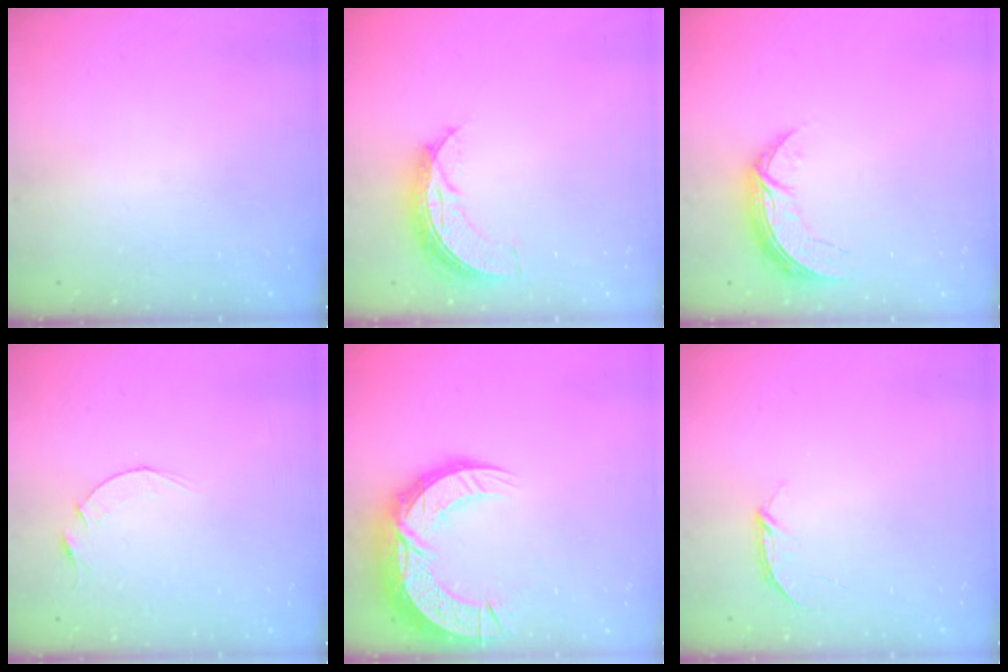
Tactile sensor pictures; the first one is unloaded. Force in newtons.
{"total": 8.2, "press": 8.1, "slide": 0.3}
{"total": 7.1, "press": 7.1, "slide": 0.6}
{"total": 3.9, "press": 3.9, "slide": 0.5}
{"total": 17.6, "press": 17.6, "slide": 1.4}
{"total": 3.8, "press": 3.8, "slide": 0.5}